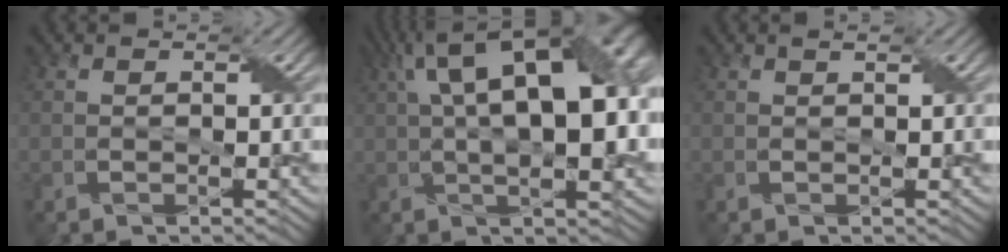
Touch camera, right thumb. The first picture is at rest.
{"total": 18.7, "force": [4.3, 8.0, 16.3], "torque": [-0.244, 0.058, 0.049]}
{"total": 0.5, "force": [0.4, -0.1, 0.4], "torque": [-0.013, 0.000, 0.008]}